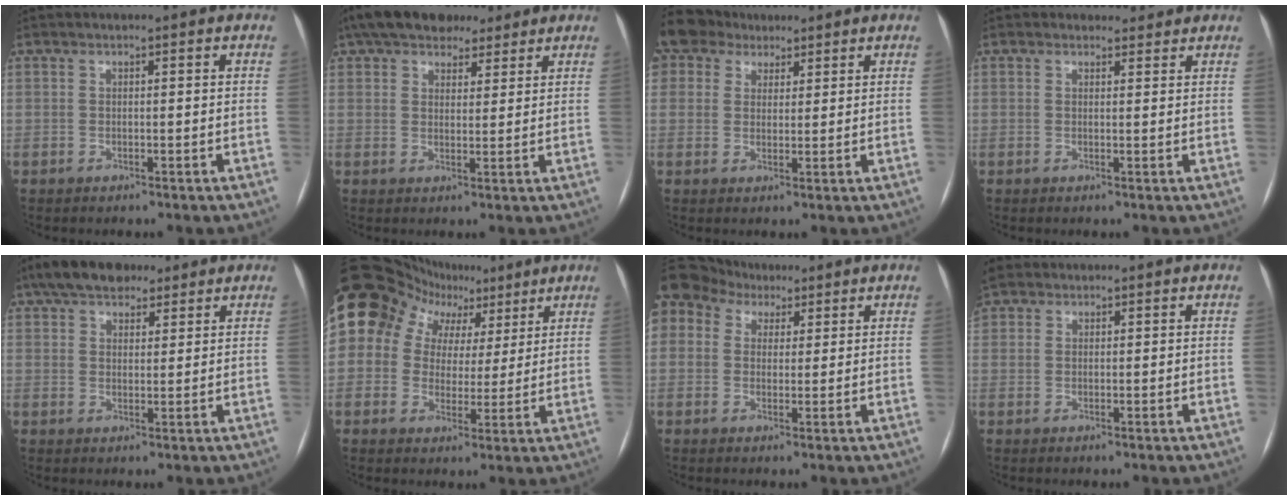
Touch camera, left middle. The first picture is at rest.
{"total": 11.3, "force": [8.8, 5.3, 4.8], "torque": [-0.076, 0.040, 0.136]}
{"total": 10.0, "force": [6.5, 7.2, 2.4], "torque": [-0.064, 0.044, 0.124]}
{"total": 2.2, "force": [1.9, 1.0, -0.2], "torque": [0.004, 0.005, 0.020]}
{"total": 8.9, "force": [6.5, 4.2, 4.5], "torque": [-0.076, 0.027, 0.110]}
{"total": 20.3, "force": [10.2, 15.6, 7.9], "torque": [-0.183, 0.096, 0.173]}
{"total": 19.7, "force": [10.1, 14.9, 7.9], "torque": [-0.251, 0.100, 0.193]}
{"total": 5.8, "force": [3.2, 4.5, 1.7], "torque": [-0.068, 0.028, 0.067]}